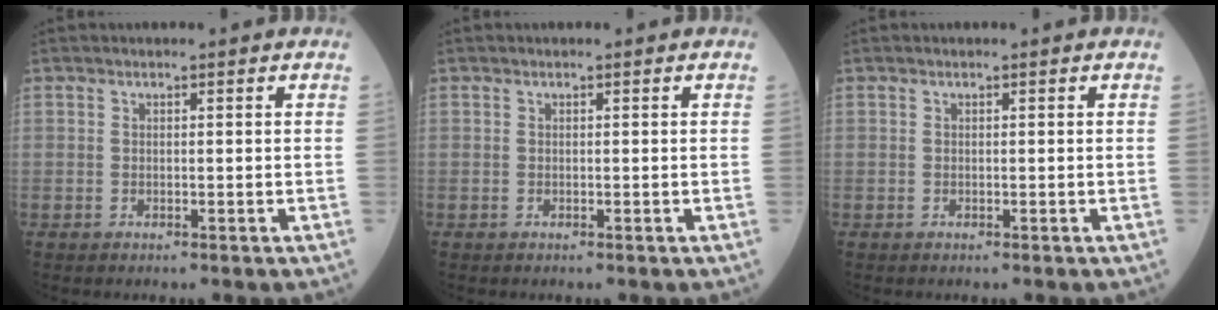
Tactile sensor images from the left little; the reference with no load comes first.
{"total": 0.0}
{"total": 0.0}